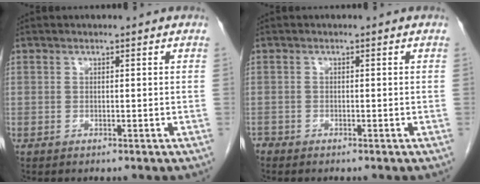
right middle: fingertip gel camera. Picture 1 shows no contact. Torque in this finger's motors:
{"motor_torque": [0.16, 0.02, 0.00, -0.02]}